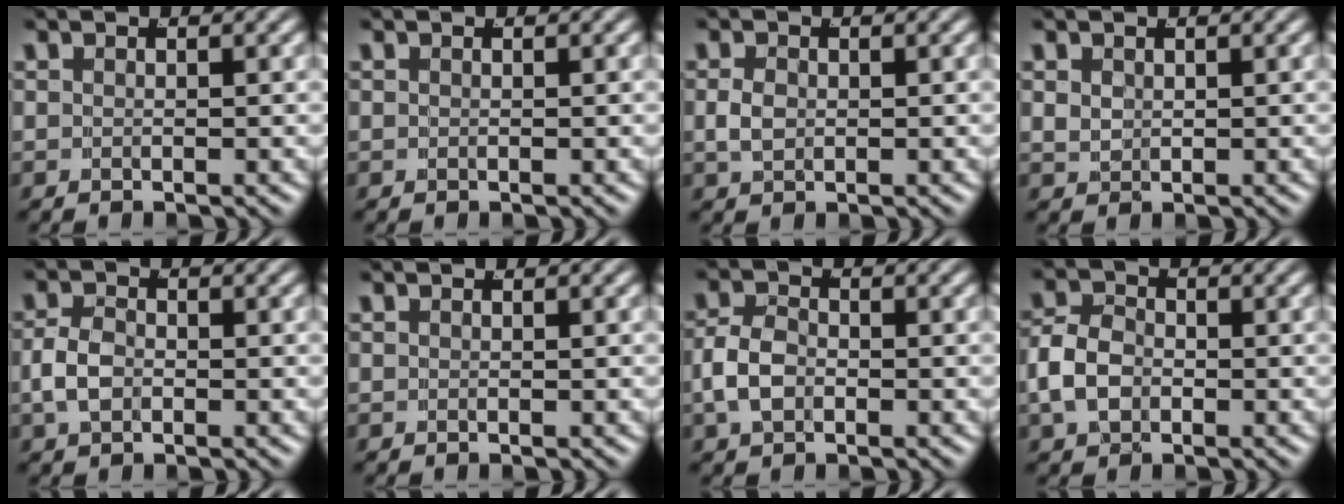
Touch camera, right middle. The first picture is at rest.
{"total": 0.0}
{"total": 1.3, "force": [-0.1, 0.8, 1.0], "torque": [-0.026, -0.008, 0.009]}
{"total": 1.4, "force": [0.5, 1.1, 0.7], "torque": [-0.024, -0.014, 0.023]}
{"total": 2.6, "force": [-0.5, 1.7, 1.9], "torque": [-0.046, -0.008, 0.000]}
{"total": 0.0}
{"total": 3.3, "force": [-0.6, 2.3, 2.2], "torque": [-0.055, -0.010, -0.001]}
{"total": 4.1, "force": [-0.6, 3.2, 2.5], "torque": [-0.059, -0.010, -0.004]}